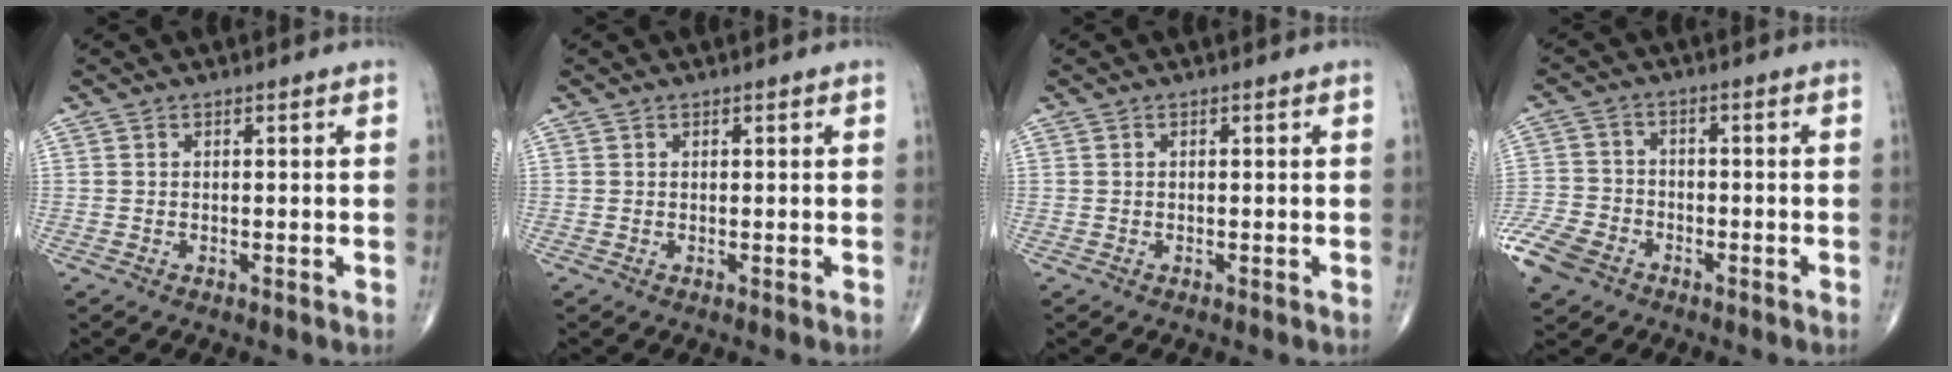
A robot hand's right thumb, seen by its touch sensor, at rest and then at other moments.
{"total": 0.0}
{"total": 0.0}
{"total": 8.7, "force": [-5.1, 5.9, 3.8], "torque": [-0.081, 0.013, -0.101]}